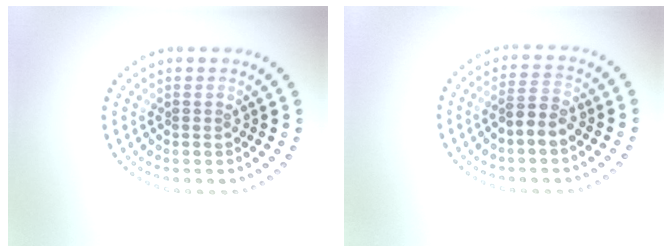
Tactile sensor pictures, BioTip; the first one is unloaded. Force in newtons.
{"total": 2.6, "press": 2.4, "slide": 0.8}